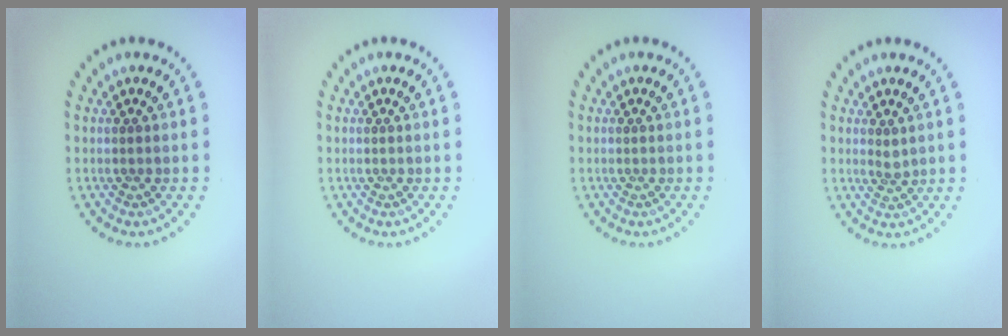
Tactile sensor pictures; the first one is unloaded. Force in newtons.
{"total": 0.0}
{"total": 0.0}
{"total": 1.0, "press": 0.8, "slide": 0.6}